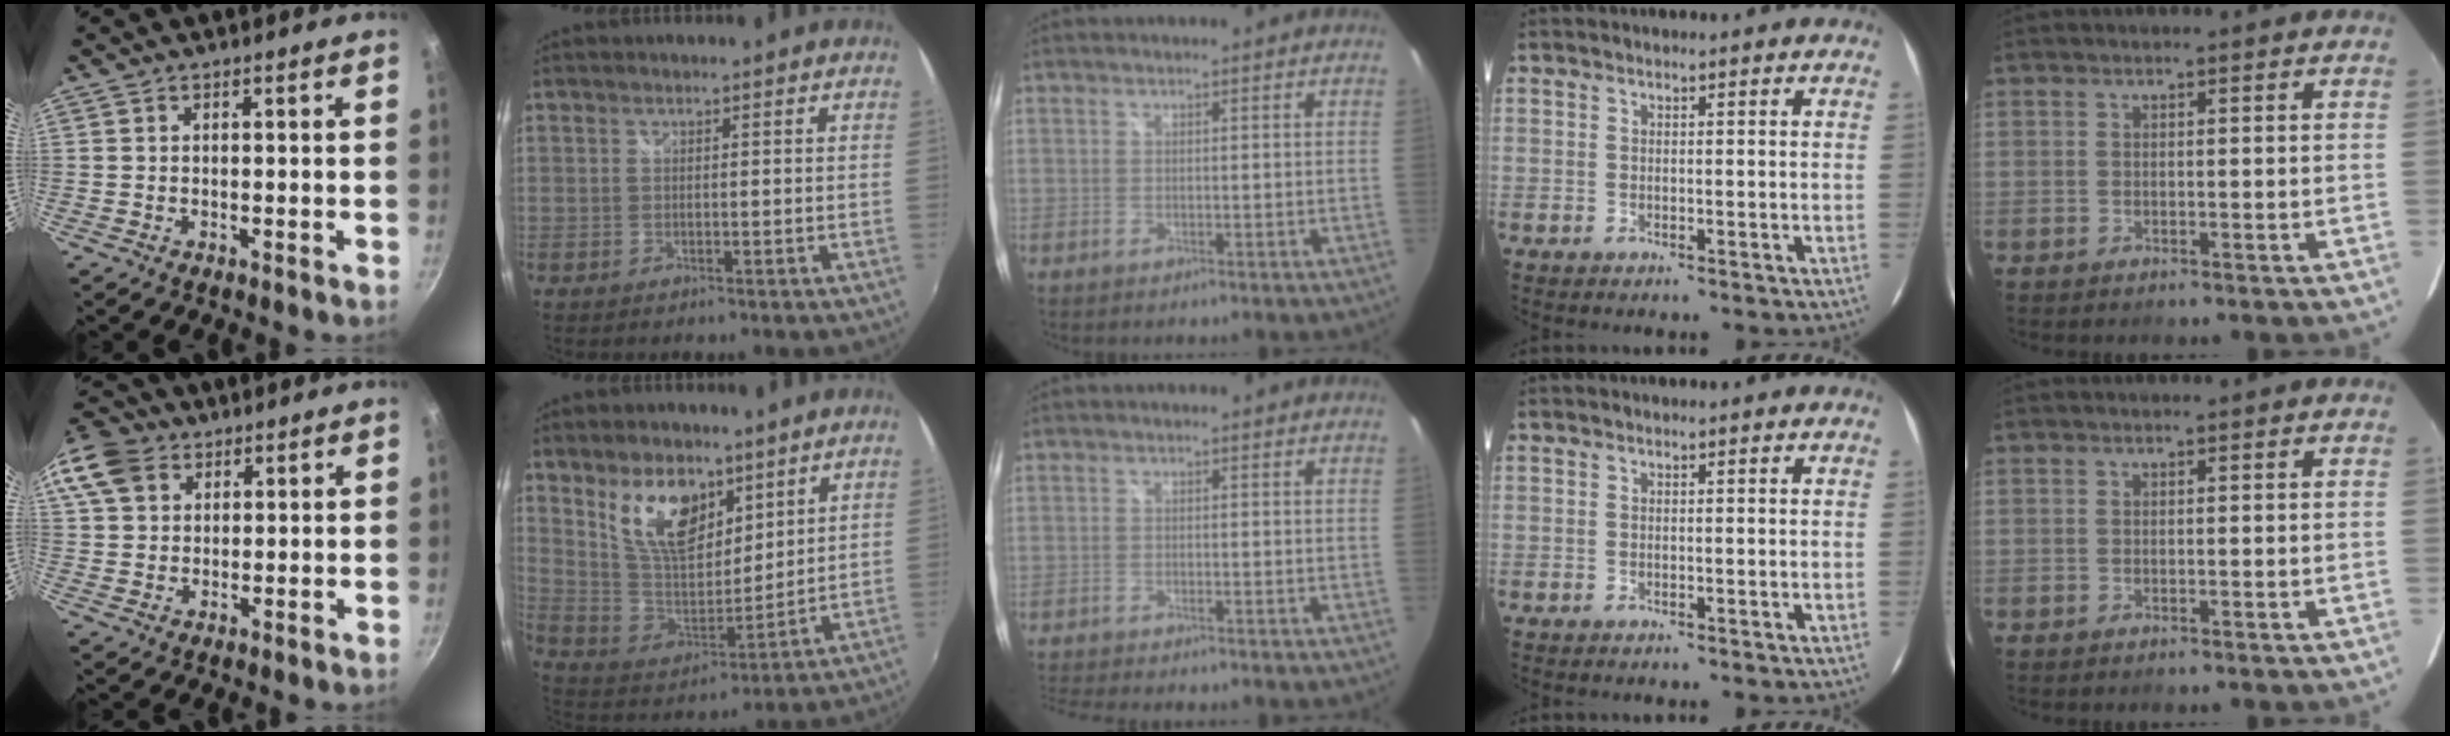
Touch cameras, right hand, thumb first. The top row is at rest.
{"thumb": {"total": 13.3, "force": [5.6, 10.2, 6.3], "torque": [-0.132, 0.017, 0.101]}, "index": {"total": 14.8, "force": [8.6, 7.9, 9.2], "torque": [-0.173, 0.001, 0.169]}, "middle": {"total": 5.9, "force": [-5.4, 0.6, 2.4], "torque": [-0.061, -0.017, -0.091]}}